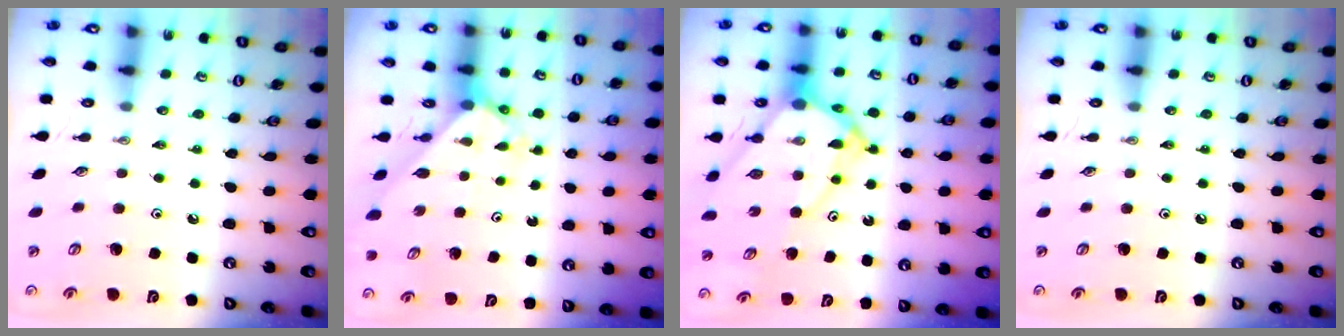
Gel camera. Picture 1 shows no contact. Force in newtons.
{"total": 2.3, "press": 2.3, "slide": 0.2}
{"total": 13.5, "press": 13.4, "slide": 1.2}
{"total": 0.0}